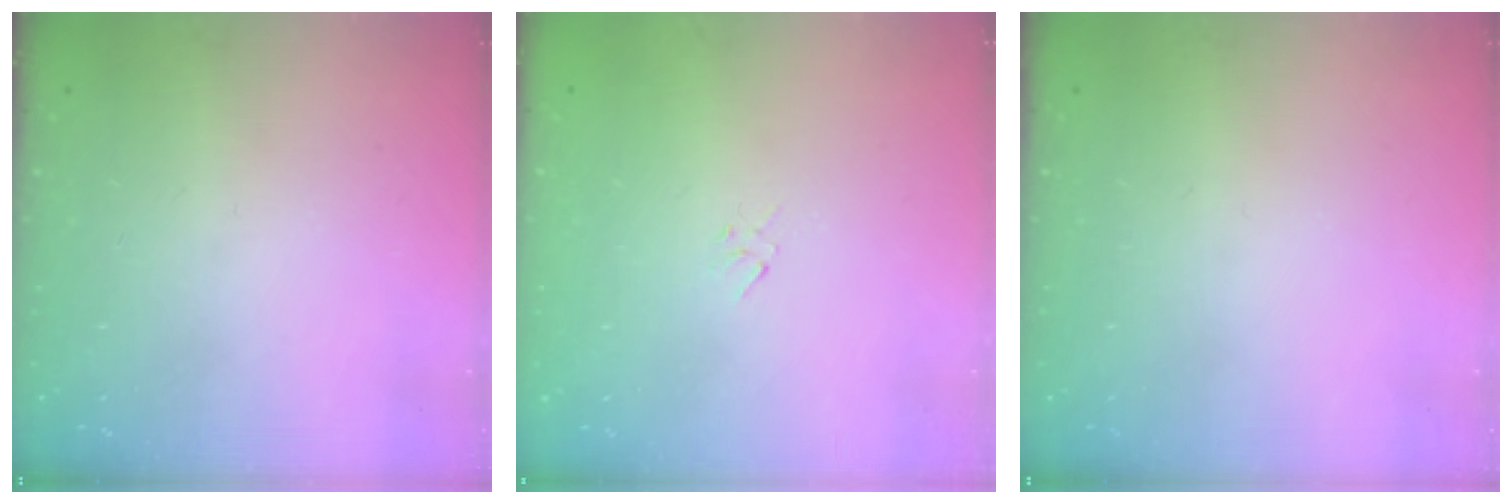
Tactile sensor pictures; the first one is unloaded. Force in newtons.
{"total": 2.3, "press": 2.2, "slide": 0.6}
{"total": 0.0}